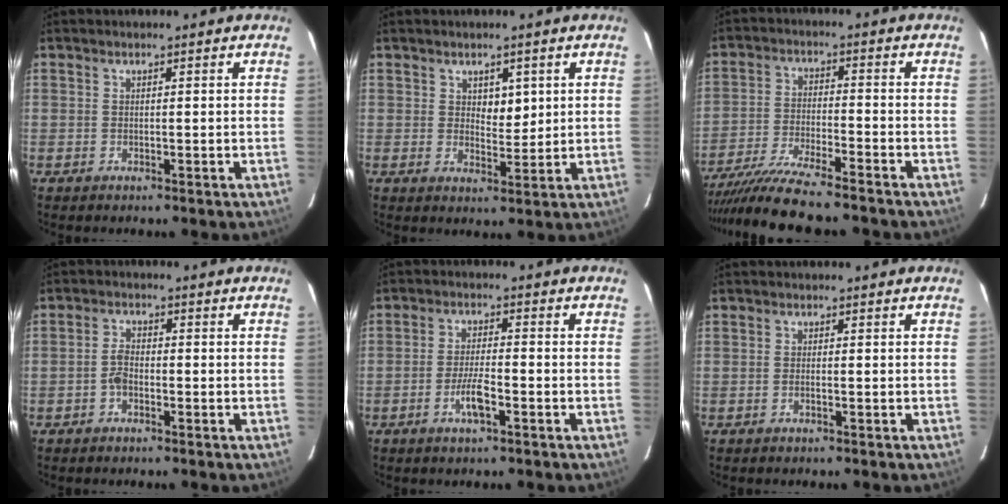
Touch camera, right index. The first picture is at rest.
{"total": 3.4, "force": [1.3, 1.9, 2.5], "torque": [-0.033, -0.003, 0.023]}
{"total": 13.1, "force": [-11.5, 0.2, 6.1], "torque": [-0.099, -0.021, -0.190]}
{"total": 2.5, "force": [-1.0, 1.2, 2.0], "torque": [-0.040, 0.005, -0.022]}
{"total": 4.6, "force": [-2.1, 0.7, 4.0], "torque": [-0.079, -0.001, -0.041]}
{"total": 0.7, "force": [-0.3, 0.0, 0.6], "torque": [-0.013, 0.001, -0.005]}